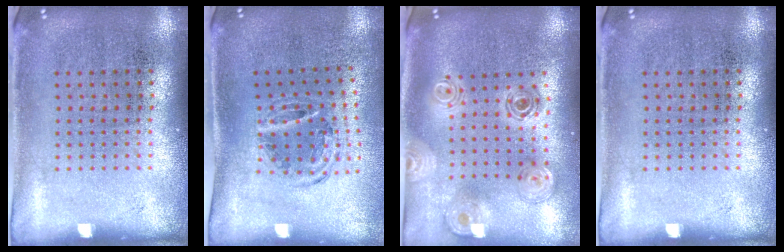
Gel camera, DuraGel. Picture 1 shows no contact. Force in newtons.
{"total": 0.9, "press": 0.9, "slide": 0.2}
{"total": 1.3, "press": 1.3, "slide": 0.4}
{"total": 0.0}